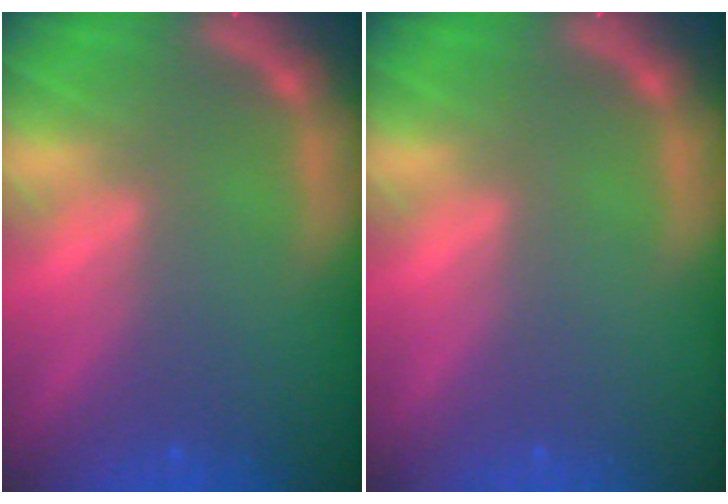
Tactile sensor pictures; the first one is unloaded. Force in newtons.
{"total": 0.0}